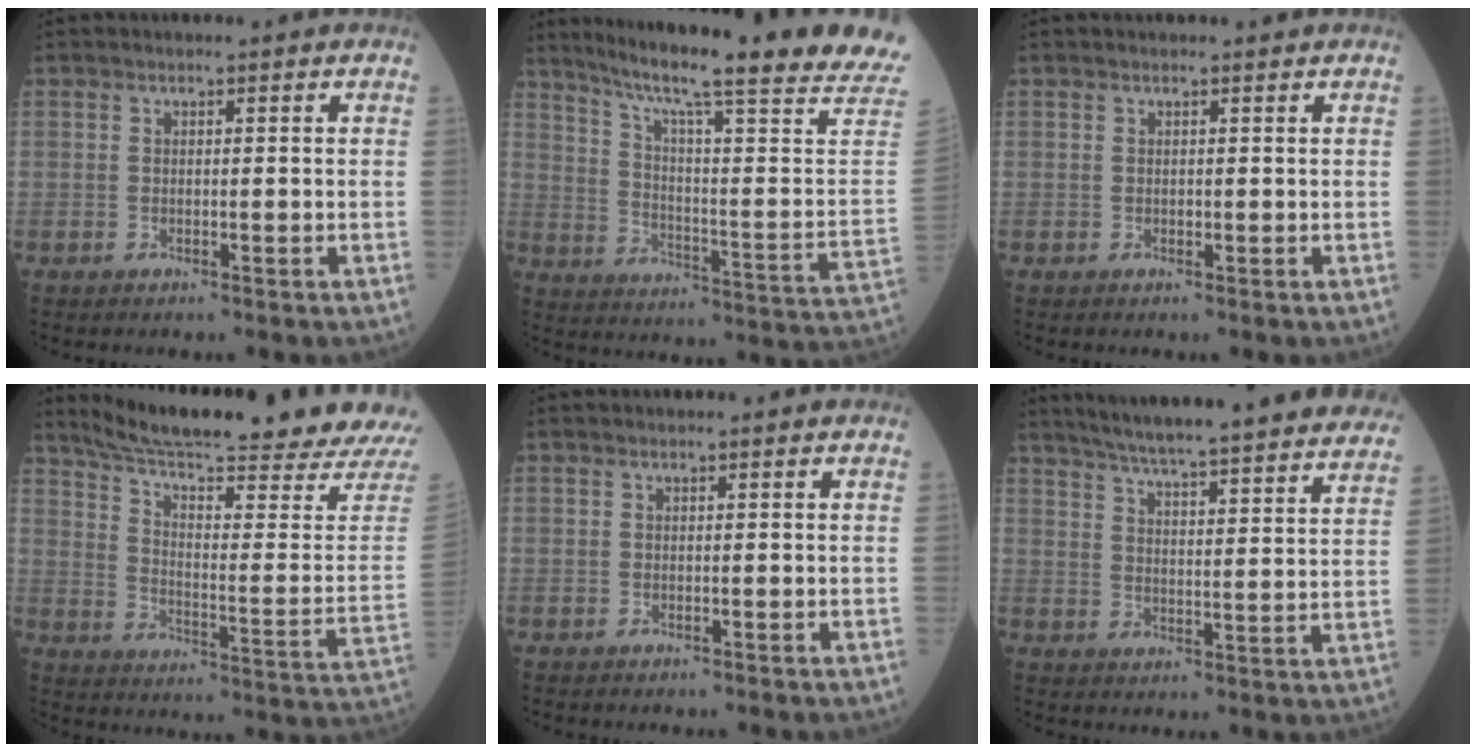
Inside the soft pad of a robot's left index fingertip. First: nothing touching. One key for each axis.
{"total": 27.6, "fx": 22.9, "fy": 0.1, "fz": 15.3, "tx": -0.241, "ty": -0.075, "tz": 0.297}
{"total": 0.9, "fx": 0.6, "fy": 0.6, "fz": 0.1, "tx": 0.000, "ty": 0.003, "tz": 0.008}
{"total": 24.8, "fx": 23.0, "fy": -1.2, "fz": 9.1, "tx": -0.152, "ty": -0.093, "tz": 0.312}
{"total": 0.0}
{"total": 30.8, "fx": 27.7, "fy": 2.7, "fz": 13.2, "tx": -0.204, "ty": -0.041, "tz": 0.352}